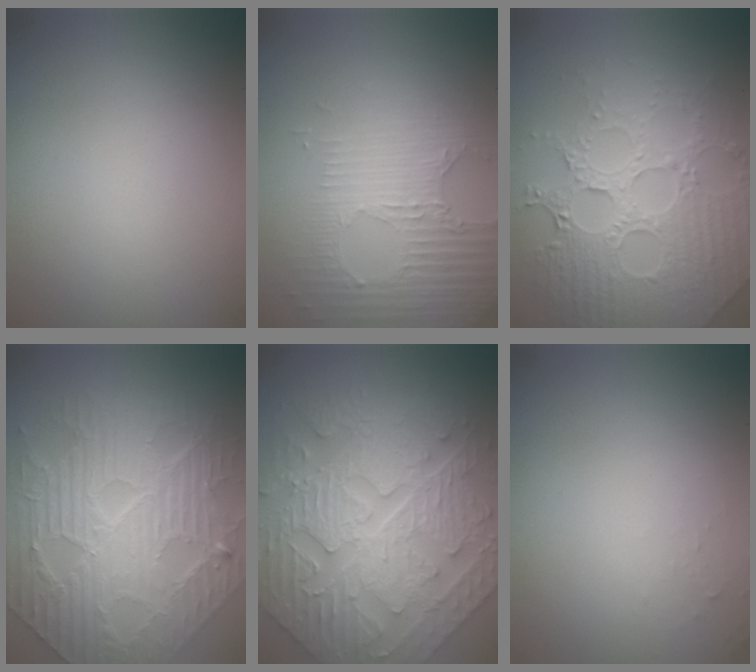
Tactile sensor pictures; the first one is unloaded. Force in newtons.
{"total": 3.6, "press": 3.3, "slide": 1.2}
{"total": 8.2, "press": 5.9, "slide": 5.7}
{"total": 10.8, "press": 7.4, "slide": 7.9}
{"total": 9.2, "press": 7.5, "slide": 5.4}
{"total": 0.6, "press": 0.6, "slide": 0.1}